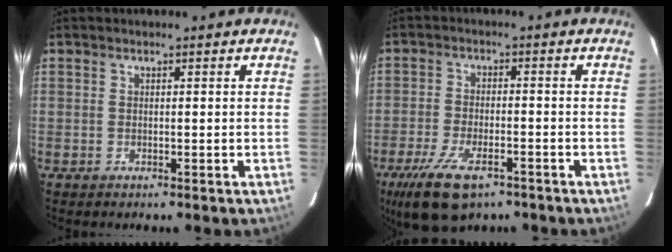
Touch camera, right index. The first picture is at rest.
{"total": 9.9, "force": [-6.4, 3.7, 6.5], "torque": [-0.126, -0.015, -0.109]}